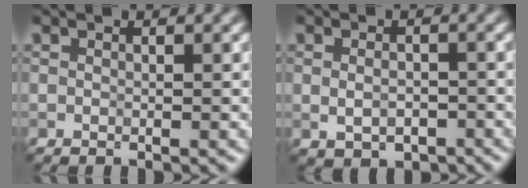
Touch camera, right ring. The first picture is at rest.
{"total": 2.7, "force": [-0.8, 1.8, 1.9], "torque": [-0.032, -0.005, -0.010]}